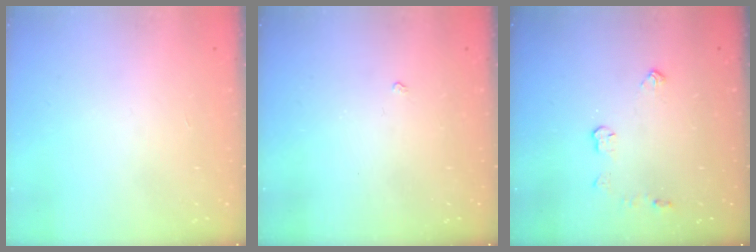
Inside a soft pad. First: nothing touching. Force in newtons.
{"total": 1.7, "press": 1.7, "slide": 0.3}
{"total": 4.4, "press": 4.4, "slide": 0.7}